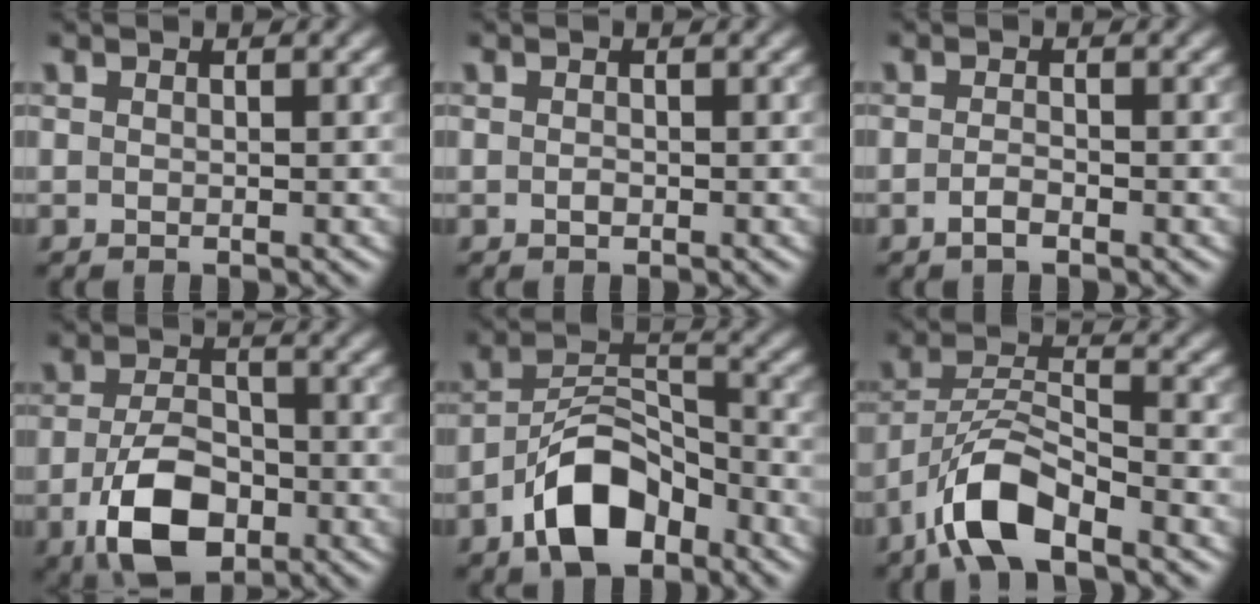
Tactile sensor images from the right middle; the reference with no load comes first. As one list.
[{"total": 0.5, "force": [-0.2, 0.3, 0.4], "torque": [-0.008, 0.001, -0.003]}, {"total": 1.1, "force": [-0.7, 0.3, 0.9], "torque": [-0.018, 0.000, -0.014]}, {"total": 7.2, "force": [-3.1, 4.0, 5.1], "torque": [-0.108, -0.012, -0.058]}, {"total": 8.2, "force": [-4.7, 4.1, 5.3], "torque": [-0.085, 0.009, -0.096]}, {"total": 6.7, "force": [-4.5, 2.2, 4.5], "torque": [-0.081, 0.007, -0.091]}]